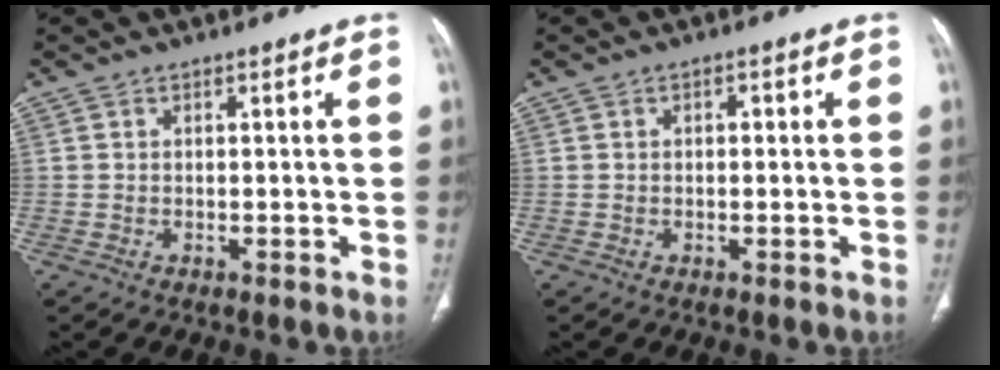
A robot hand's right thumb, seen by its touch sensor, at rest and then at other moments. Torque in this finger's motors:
{"motor_torque": [-0.33, -0.52, -0.05, 0.00, 0.06]}